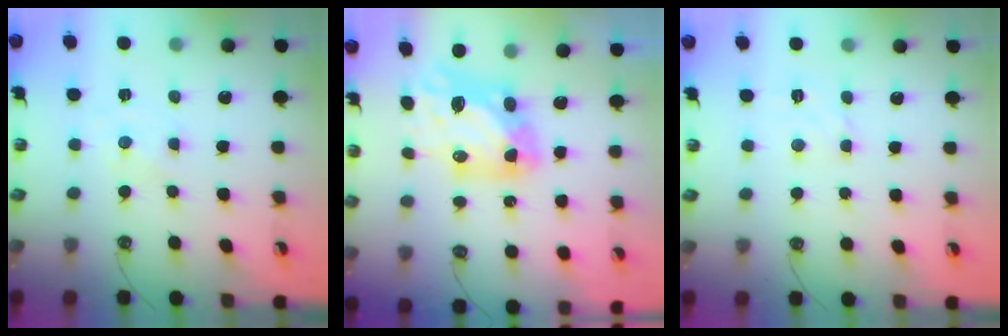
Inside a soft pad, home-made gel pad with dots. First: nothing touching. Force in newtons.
{"total": 11.5, "press": 11.5, "slide": 0.9}
{"total": 2.3, "press": 2.3, "slide": 0.5}